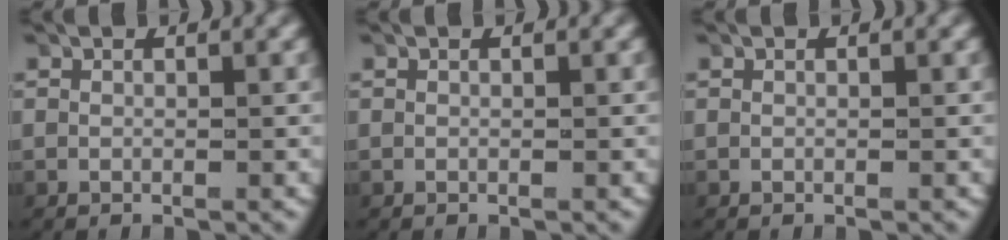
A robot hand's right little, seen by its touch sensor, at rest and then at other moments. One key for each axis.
{"total": 0.0}
{"total": 0.0}